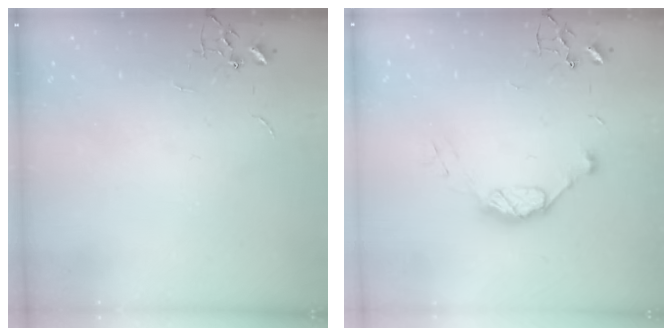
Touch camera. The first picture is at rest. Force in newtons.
{"total": 8.3, "press": 8.3, "slide": 0.5}